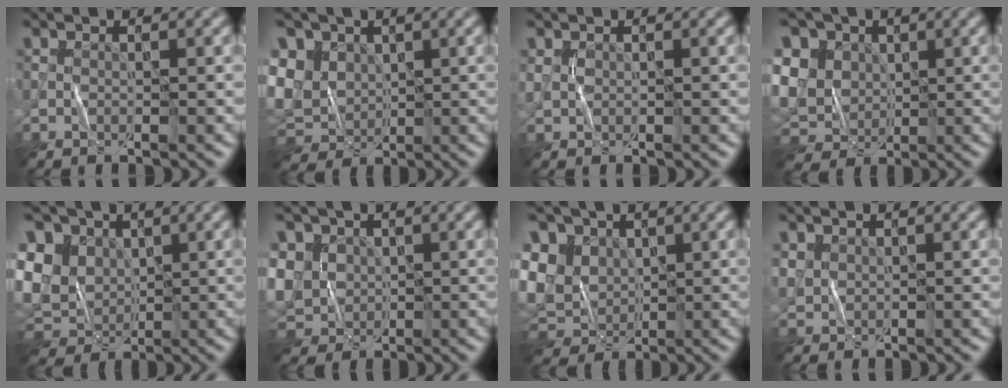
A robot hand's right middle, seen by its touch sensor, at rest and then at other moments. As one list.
[{"total": 8.5, "force": [1.9, 6.8, 4.7], "torque": [-0.116, 0.016, 0.024]}, {"total": 0.9, "force": [0.3, 0.8, 0.4], "torque": [-0.012, 0.001, 0.010]}, {"total": 10.9, "force": [2.9, 9.0, 5.5], "torque": [-0.137, 0.026, 0.025]}, {"total": 11.2, "force": [2.4, 9.0, 6.2], "torque": [-0.146, 0.022, 0.027]}, {"total": 8.0, "force": [1.5, 6.7, 4.0], "torque": [-0.106, 0.020, 0.006]}, {"total": 9.6, "force": [2.0, 7.7, 5.5], "torque": [-0.130, 0.013, 0.023]}, {"total": 1.6, "force": [0.7, 1.4, 0.4], "torque": [-0.014, 0.000, 0.018]}]